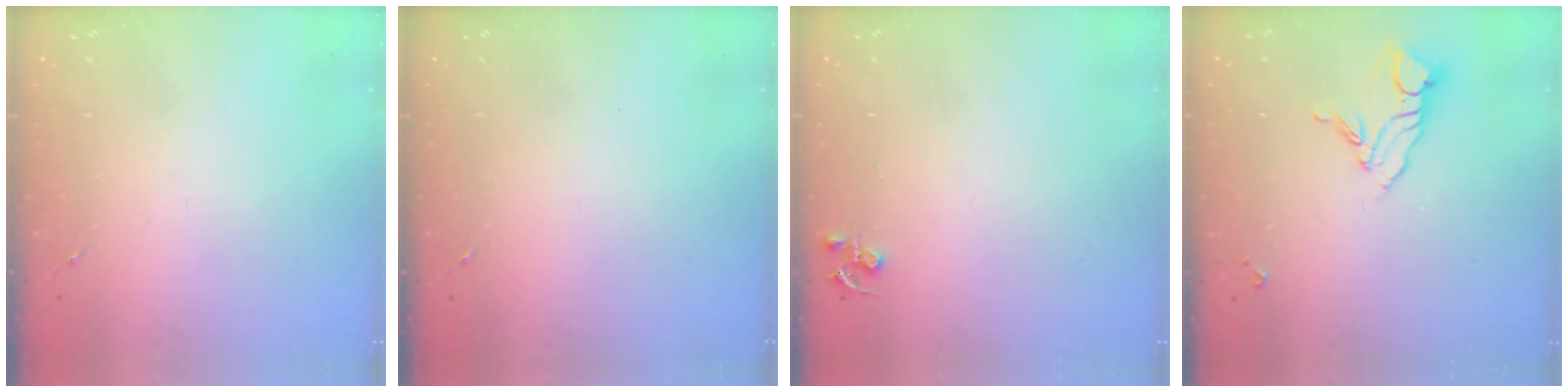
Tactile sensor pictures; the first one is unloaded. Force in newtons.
{"total": 0.0}
{"total": 4.5, "press": 4.4, "slide": 0.5}
{"total": 9.9, "press": 9.8, "slide": 0.8}